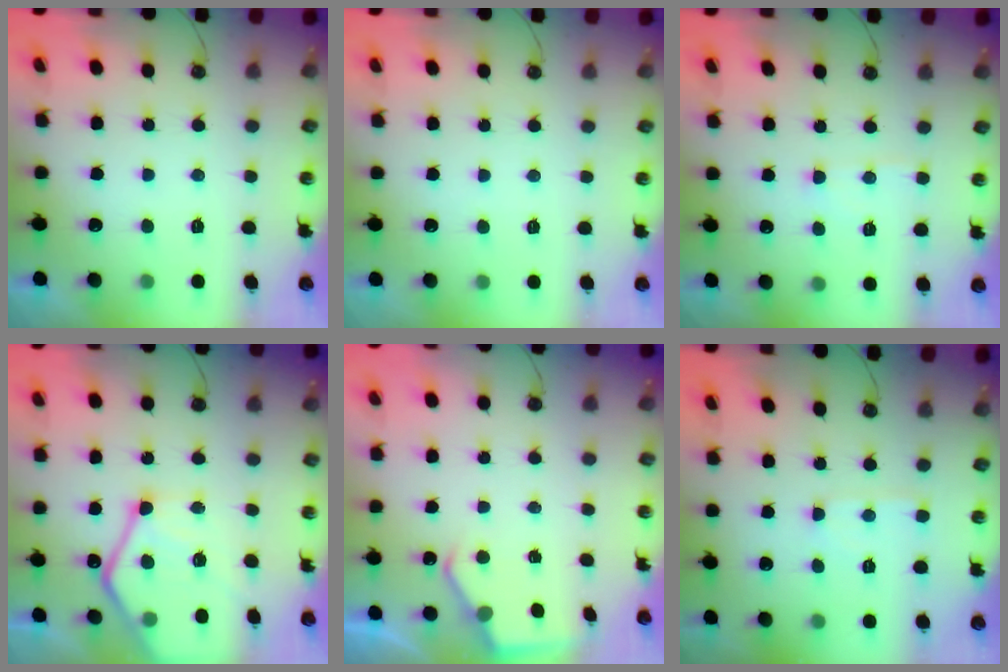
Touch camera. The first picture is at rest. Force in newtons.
{"total": 1.7, "press": 1.7, "slide": 0.3}
{"total": 5.4, "press": 5.3, "slide": 0.8}
{"total": 14.6, "press": 14.6, "slide": 0.6}
{"total": 2.8, "press": 2.8, "slide": 0.4}
{"total": 3.4, "press": 3.4, "slide": 0.5}